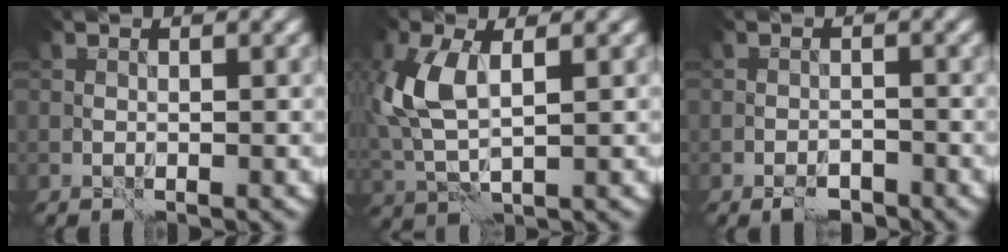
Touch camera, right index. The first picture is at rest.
{"total": 5.9, "force": [1.5, 2.7, 5.0], "torque": [-0.128, 0.005, 0.029]}
{"total": 1.9, "force": [-1.5, 0.7, 0.9], "torque": [-0.010, -0.001, -0.027]}